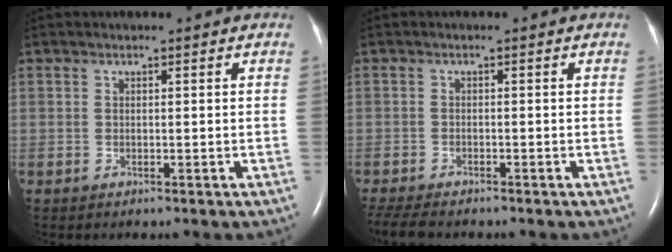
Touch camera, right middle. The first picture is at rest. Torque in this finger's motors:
{"motor_torque": [0.36, -0.40, 0.00, 0.01]}